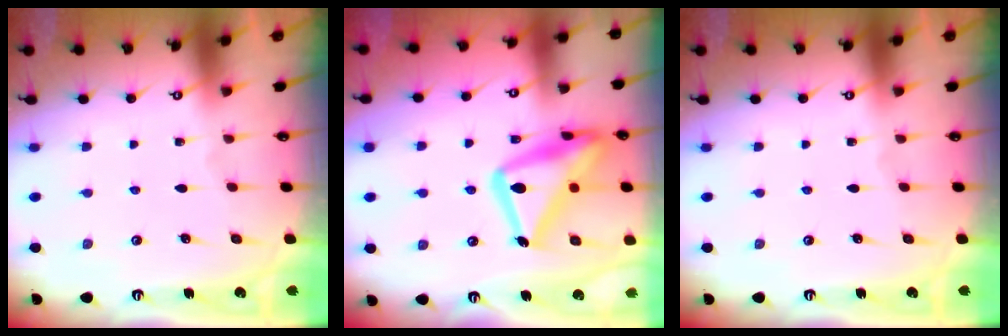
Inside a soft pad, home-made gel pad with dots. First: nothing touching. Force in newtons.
{"total": 22.8, "press": 22.7, "slide": 1.4}
{"total": 0.0}